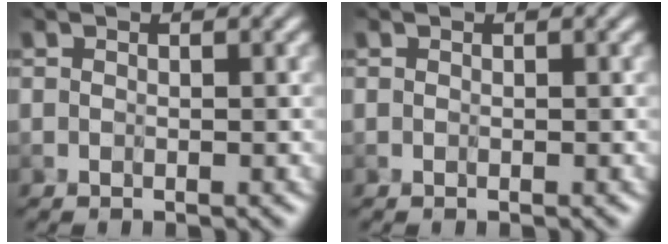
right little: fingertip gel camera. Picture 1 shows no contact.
{"total": 0.0}